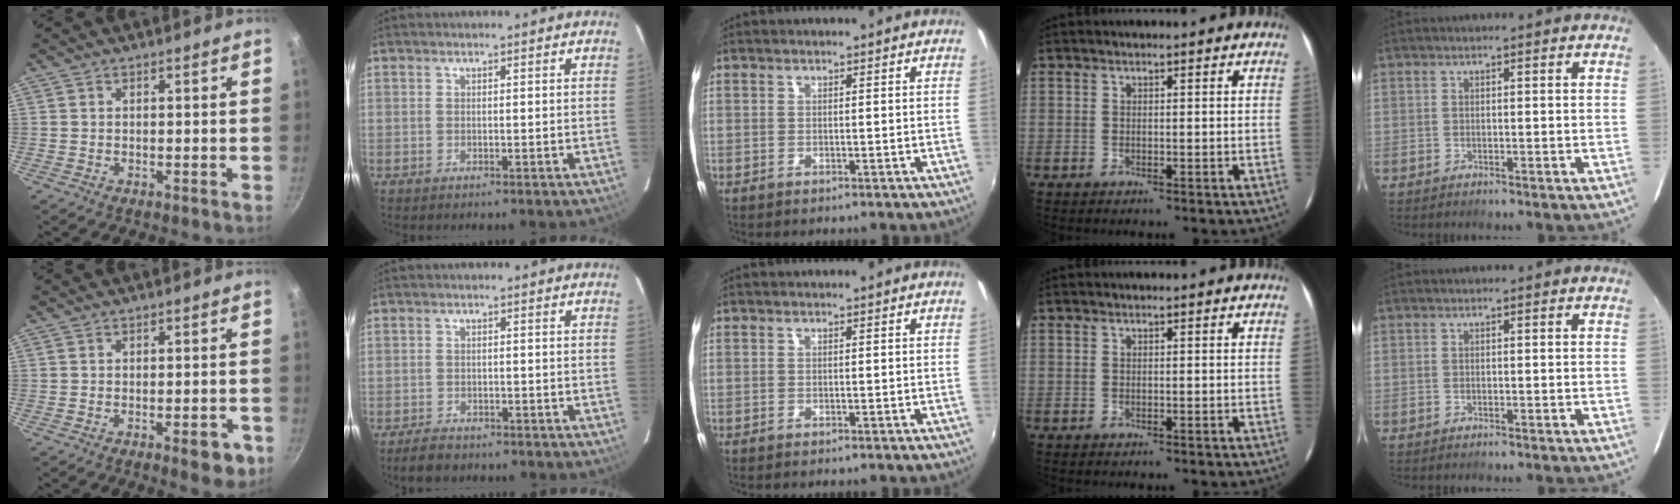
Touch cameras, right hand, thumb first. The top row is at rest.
{"thumb": {"total": 5.7, "force": [-2.6, 2.3, 4.5], "torque": [-0.040, 0.016, -0.027]}, "index": {"total": 3.9, "force": [-3.1, 1.8, 1.3], "torque": [-0.035, 0.003, -0.051]}}